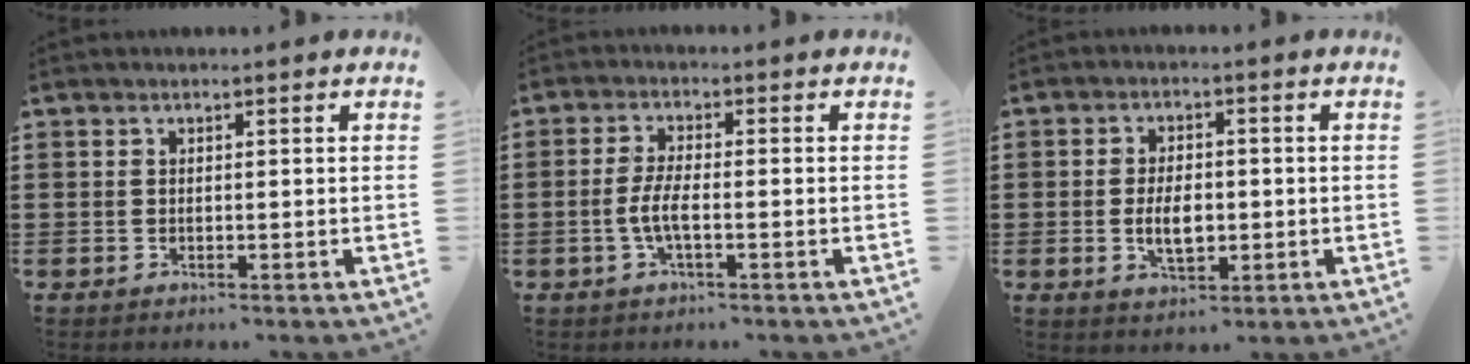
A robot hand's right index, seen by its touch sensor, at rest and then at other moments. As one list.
[{"total": 4.2, "force": [-1.3, 1.0, 3.9], "torque": [-0.095, -0.006, -0.033]}, {"total": 5.0, "force": [-0.8, 2.7, 4.2], "torque": [-0.069, -0.004, -0.018]}]